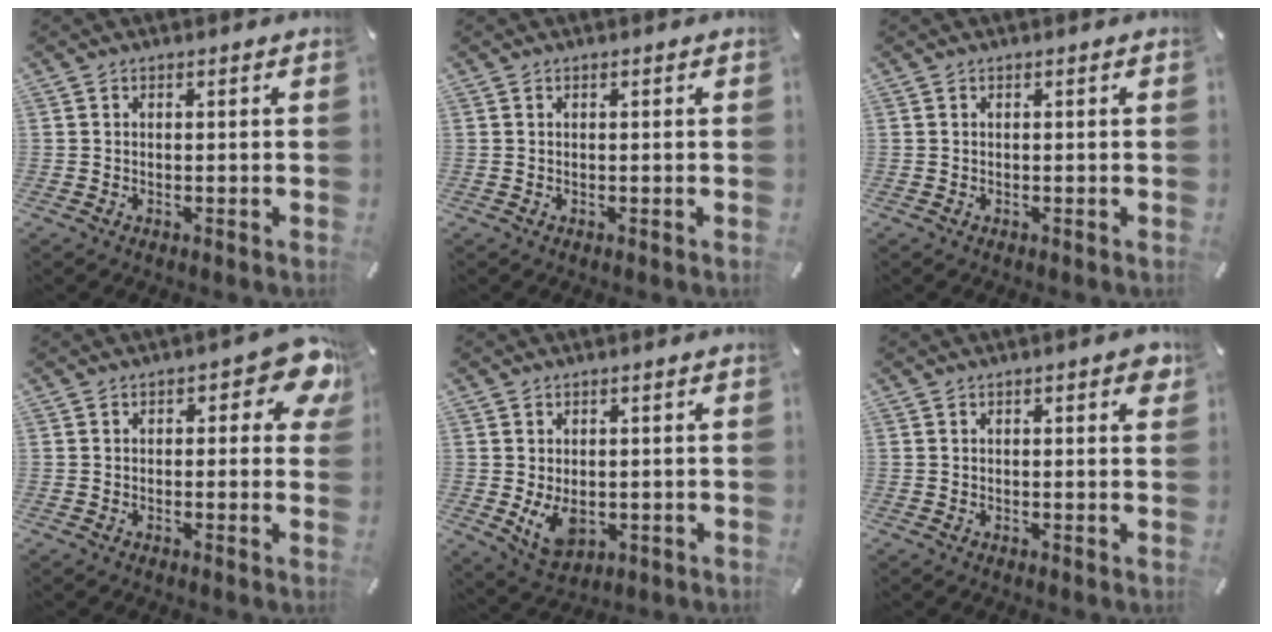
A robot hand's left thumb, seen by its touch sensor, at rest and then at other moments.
{"total": 0.0}
{"total": 0.0}
{"total": 7.9, "force": [3.5, 3.6, 6.1], "torque": [-0.067, -0.016, 0.053]}
{"total": 6.5, "force": [-0.3, 4.7, 4.5], "torque": [-0.094, -0.008, -0.007]}
{"total": 2.5, "force": [1.1, 0.9, 2.0], "torque": [-0.026, -0.002, 0.014]}